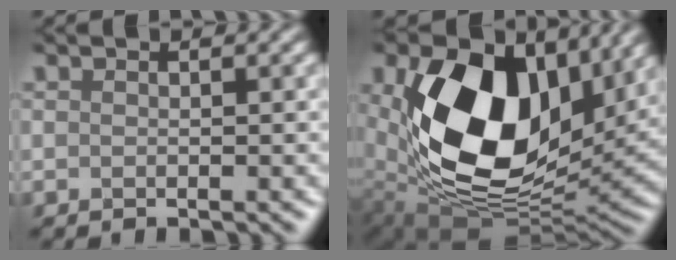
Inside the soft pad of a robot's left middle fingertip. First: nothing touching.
{"total": 14.9, "force": [4.3, 10.1, 10.1], "torque": [-0.205, -0.018, 0.082]}